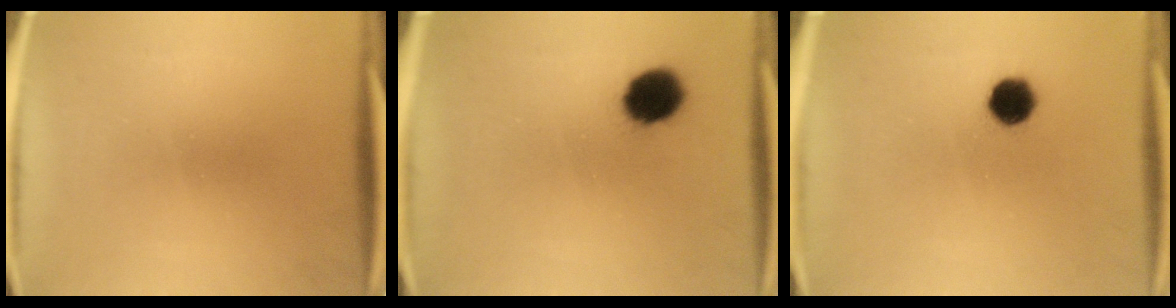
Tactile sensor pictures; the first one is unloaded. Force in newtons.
{"total": 9.1}
{"total": 6.2}